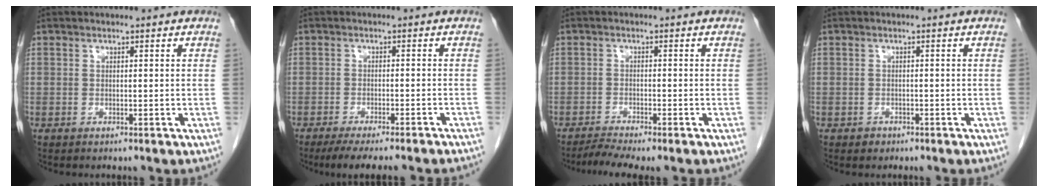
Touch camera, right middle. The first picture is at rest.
{"total": 10.6, "force": [-9.1, 0.1, 5.4], "torque": [-0.056, -0.018, -0.124]}
{"total": 3.5, "force": [-3.0, -0.4, 1.6], "torque": [-0.036, -0.008, -0.056]}
{"total": 1.0, "force": [-0.6, 0.8, 0.1], "torque": [-0.001, 0.003, -0.007]}